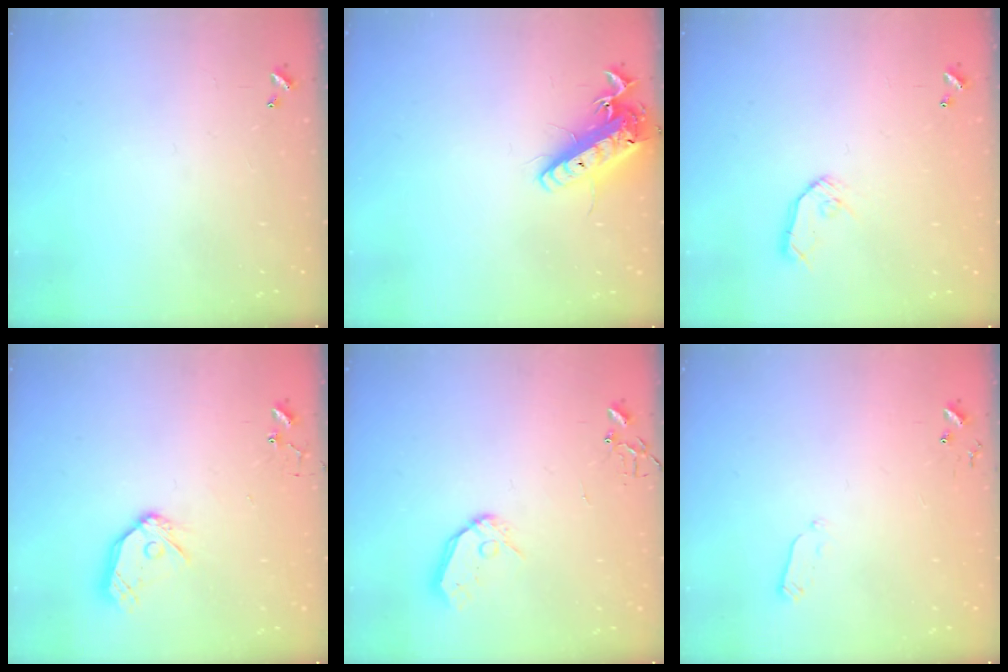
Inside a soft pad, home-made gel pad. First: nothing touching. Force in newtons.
{"total": 15.0, "press": 14.7, "slide": 3.1}
{"total": 8.0, "press": 8.0, "slide": 0.4}
{"total": 12.1, "press": 12.0, "slide": 1.3}
{"total": 9.2, "press": 9.1, "slide": 0.9}
{"total": 4.0, "press": 3.9, "slide": 1.0}